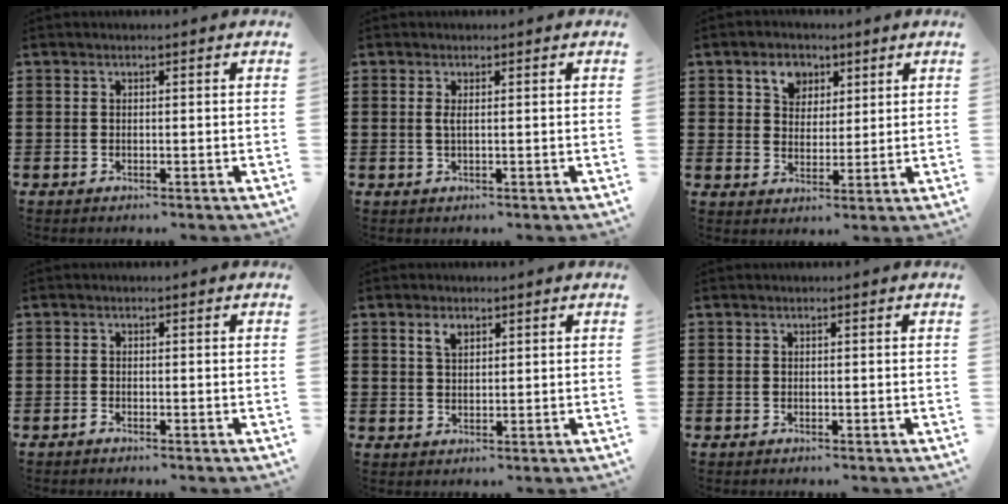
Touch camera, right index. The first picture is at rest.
{"total": 1.1, "force": [0.2, 0.2, 1.0], "torque": [-0.022, 0.002, 0.003]}
{"total": 4.5, "force": [2.3, 3.8, 0.5], "torque": [-0.028, 0.004, 0.036]}
{"total": 0.8, "force": [-0.7, 0.0, 0.4], "torque": [-0.010, -0.007, -0.012]}
{"total": 2.3, "force": [1.4, 1.2, 1.3], "torque": [-0.030, 0.005, 0.026]}
{"total": 0.0}